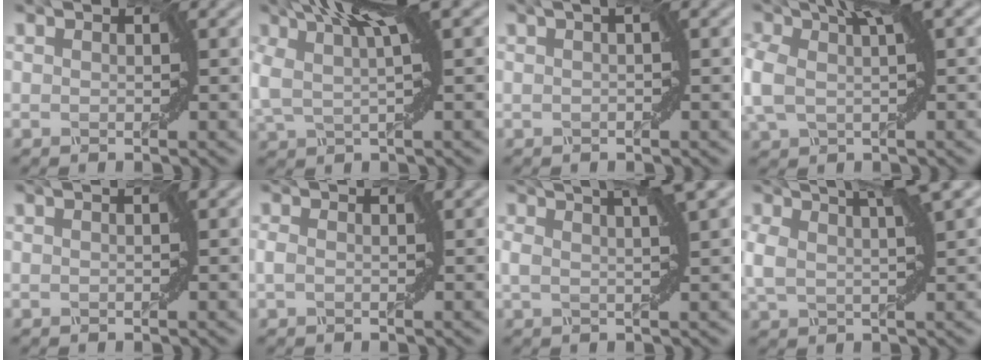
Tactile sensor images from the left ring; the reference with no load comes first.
{"total": 6.9, "force": [3.2, 1.3, 5.9], "torque": [-0.122, 0.019, 0.062]}
{"total": 0.7, "force": [0.1, -0.1, 0.7], "torque": [-0.013, 0.005, 0.005]}
{"total": 5.7, "force": [1.7, 2.4, 4.9], "torque": [-0.113, 0.016, 0.029]}
{"total": 0.6, "force": [0.4, -0.4, -0.2], "torque": [-0.002, 0.001, 0.010]}
{"total": 1.5, "force": [0.2, 0.8, 1.2], "torque": [-0.025, 0.006, 0.005]}
{"total": 4.3, "force": [2.8, 0.3, 3.3], "torque": [-0.049, 0.019, 0.047]}
{"total": 5.4, "force": [3.1, 1.0, 4.3], "torque": [-0.089, 0.022, 0.058]}